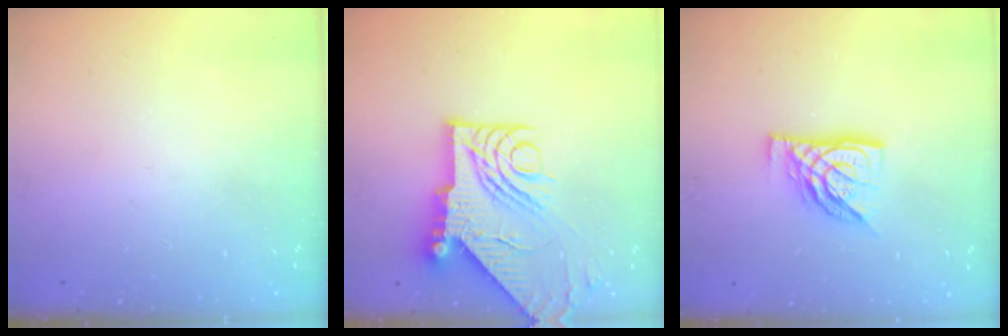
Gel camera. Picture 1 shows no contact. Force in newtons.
{"total": 17.7, "press": 17.6, "slide": 1.7}
{"total": 11.3, "press": 11.2, "slide": 1.4}